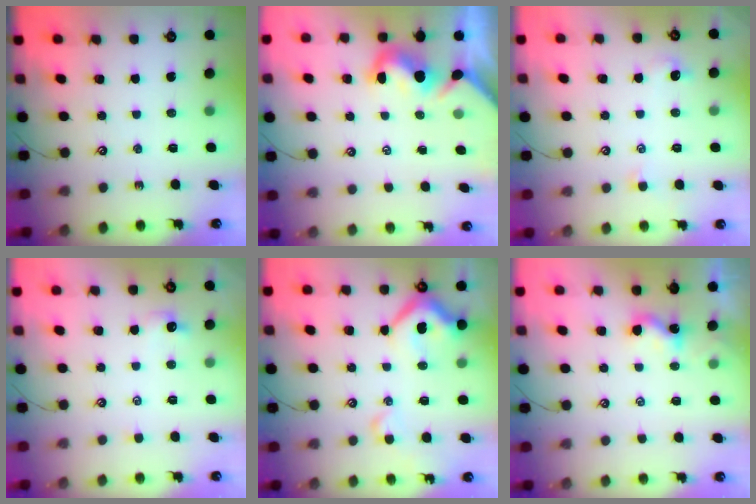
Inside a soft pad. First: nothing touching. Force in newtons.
{"total": 1.7, "press": 1.7, "slide": 0.4}
{"total": 1.0, "press": 0.8, "slide": 0.6}
{"total": 0.7, "press": 0.4, "slide": 0.6}
{"total": 10.0, "press": 9.8, "slide": 1.8}
{"total": 1.9, "press": 1.9, "slide": 0.1}